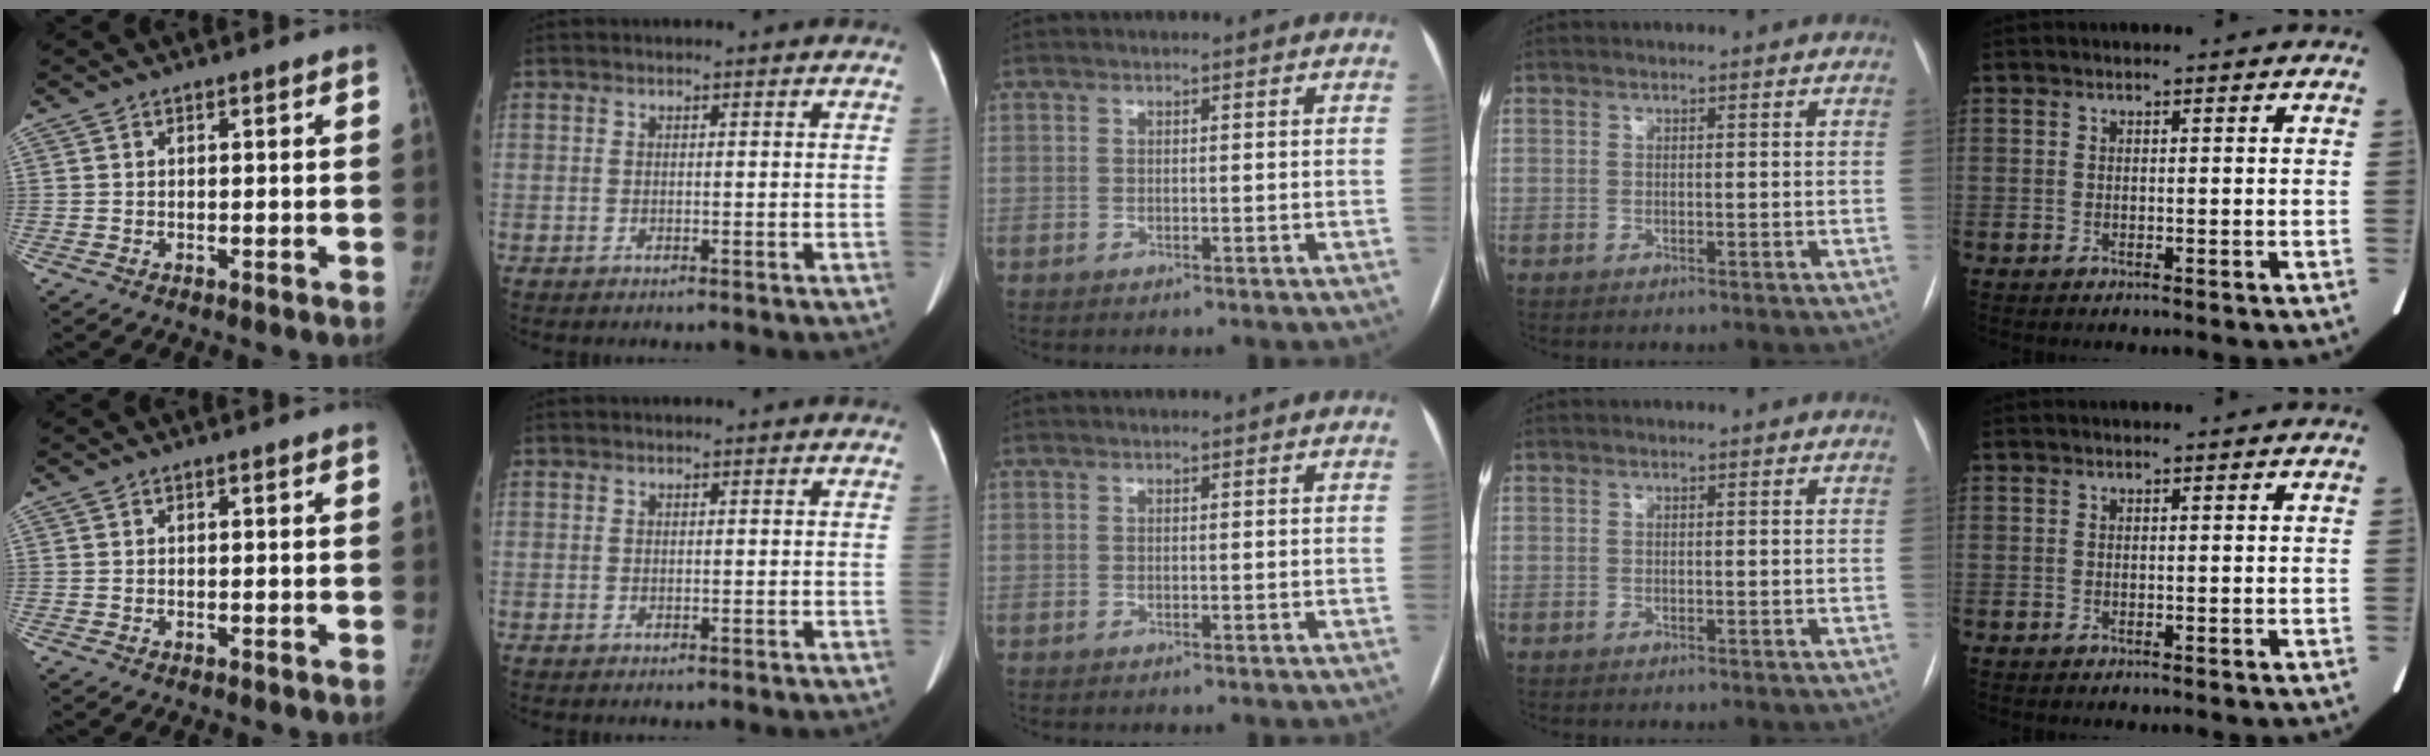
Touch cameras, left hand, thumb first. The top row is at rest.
{}